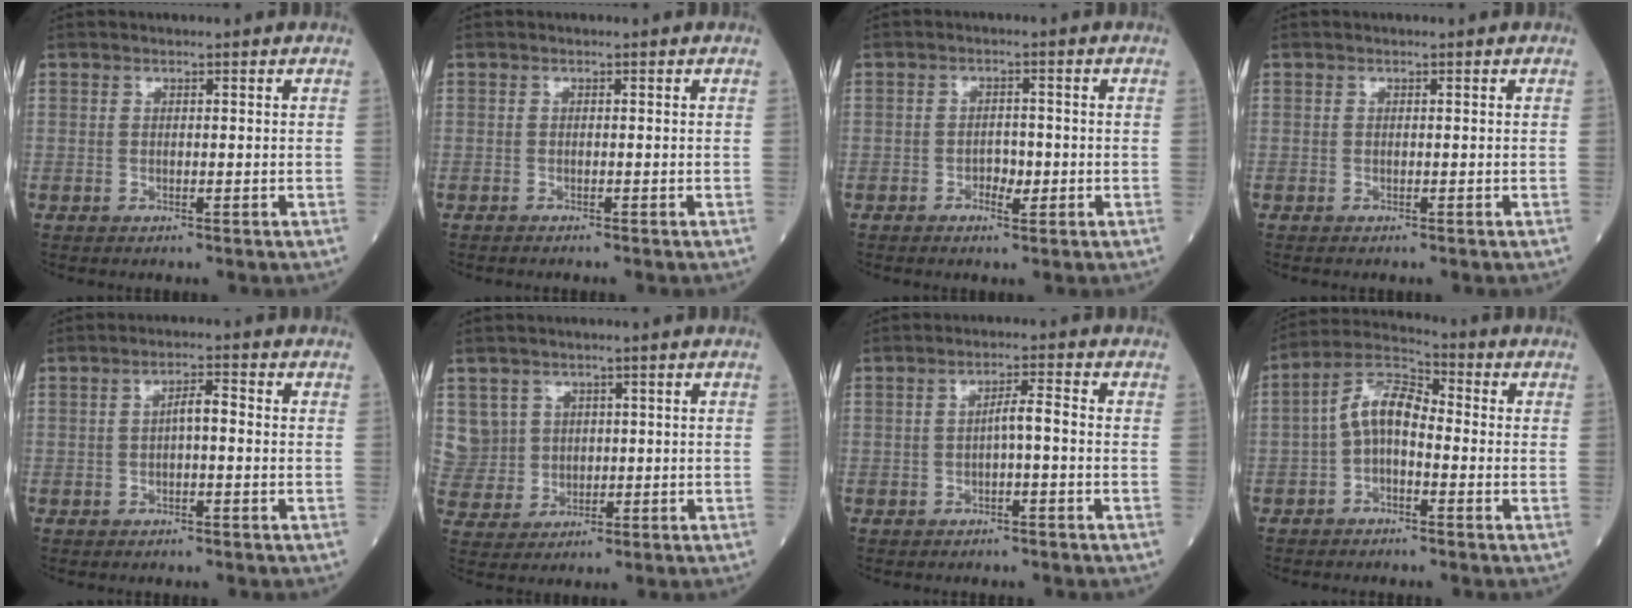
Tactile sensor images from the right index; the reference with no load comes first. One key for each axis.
{"total": 0.7, "fx": -0.7, "fy": -0.1, "fz": 0.3, "tx": -0.009, "ty": -0.001, "tz": -0.010}
{"total": 2.6, "fx": -1.0, "fy": 1.4, "fz": 2.0, "tx": -0.027, "ty": 0.005, "tz": -0.014}
{"total": 0.0}
{"total": 2.7, "fx": -0.1, "fy": 0.6, "fz": 2.6, "tx": -0.046, "ty": 0.007, "tz": -0.002}
{"total": 6.5, "fx": 2.1, "fy": 6.1, "fz": -0.1, "tx": -0.002, "ty": 0.022, "tz": 0.056}
{"total": 2.7, "fx": -0.6, "fy": 0.2, "fz": 2.7, "tx": -0.046, "ty": 0.005, "tz": -0.009}
{"total": 7.2, "fx": -1.0, "fy": 3.3, "fz": 6.3, "tx": -0.129, "ty": 0.027, "tz": -0.027}